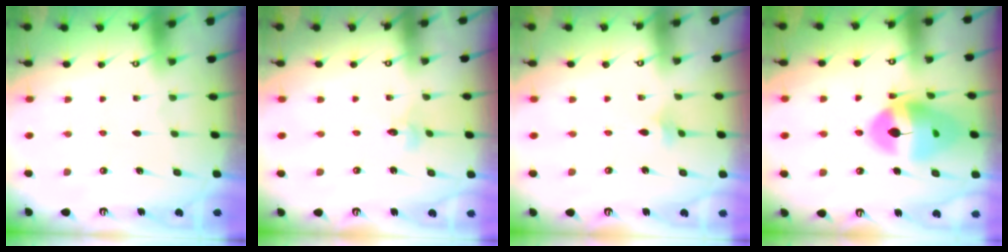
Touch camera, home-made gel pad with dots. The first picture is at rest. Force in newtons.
{"total": 2.4, "press": 2.4, "slide": 0.3}
{"total": 2.0, "press": 1.9, "slide": 0.5}
{"total": 16.9, "press": 16.8, "slide": 2.0}